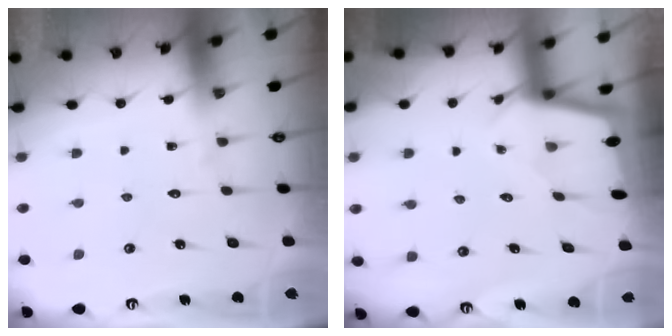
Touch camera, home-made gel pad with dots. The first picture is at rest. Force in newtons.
{"total": 1.6, "press": 1.6, "slide": 0.2}